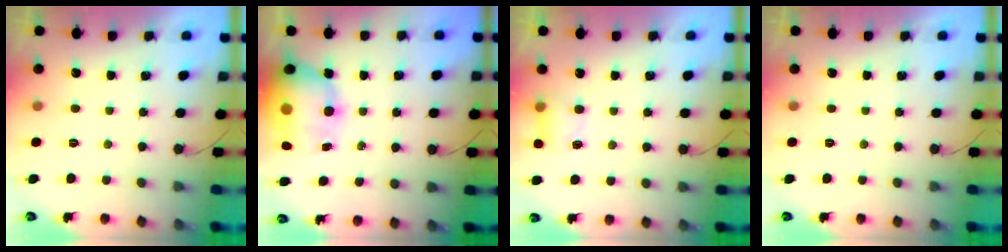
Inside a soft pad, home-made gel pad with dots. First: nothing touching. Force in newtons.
{"total": 16.0, "press": 15.5, "slide": 3.9}
{"total": 3.9, "press": 3.7, "slide": 1.2}
{"total": 0.0}